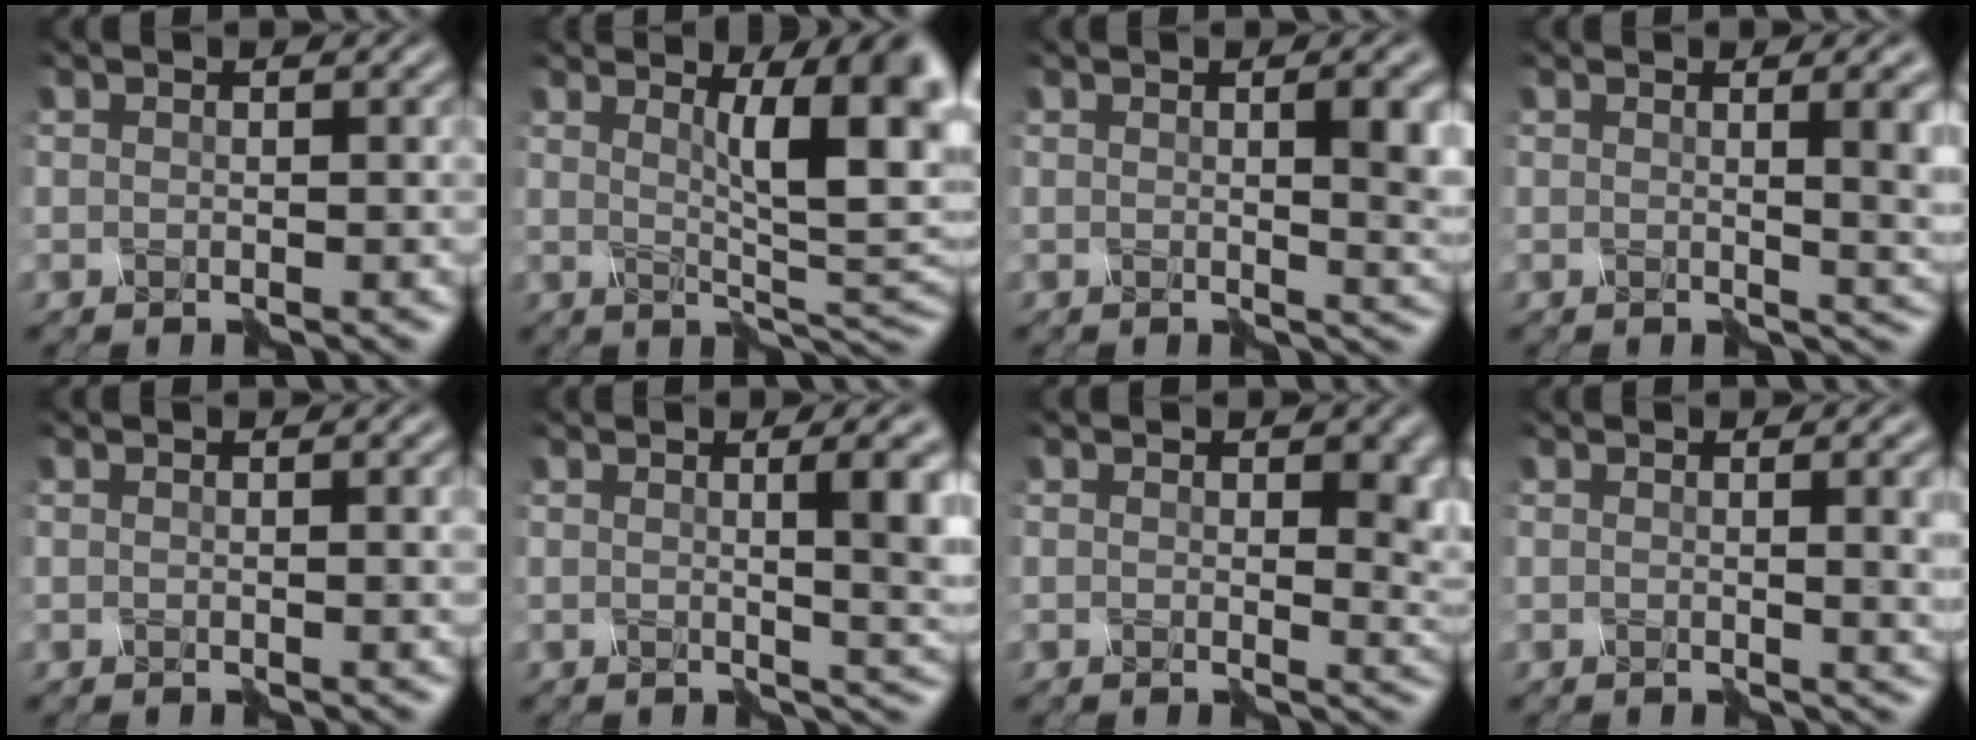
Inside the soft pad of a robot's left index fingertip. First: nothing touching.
{"total": 8.8, "force": [2.5, 2.3, 8.1], "torque": [-0.080, 0.008, 0.032]}
{"total": 4.8, "force": [0.6, 1.5, 4.6], "torque": [-0.048, -0.003, 0.009]}
{"total": 5.8, "force": [0.6, 2.2, 5.3], "torque": [-0.032, 0.002, 0.004]}
{"total": 0.7, "force": [0.2, 0.1, 0.6], "torque": [-0.008, -0.002, 0.003]}
{"total": 5.6, "force": [0.6, 1.6, 5.3], "torque": [-0.050, -0.001, 0.008]}
{"total": 5.6, "force": [0.8, 3.3, 4.5], "torque": [-0.036, -0.009, 0.015]}
{"total": 4.6, "force": [0.6, 1.9, 4.1], "torque": [-0.023, -0.001, 0.009]}